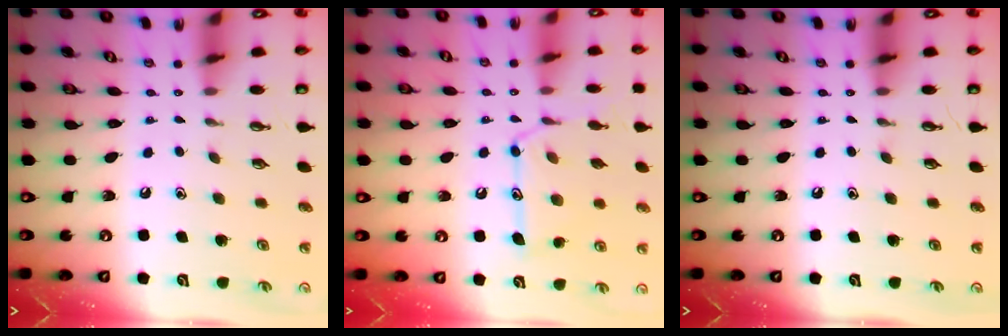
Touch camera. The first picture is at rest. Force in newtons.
{"total": 13.6, "press": 13.6, "slide": 1.1}
{"total": 0.0}